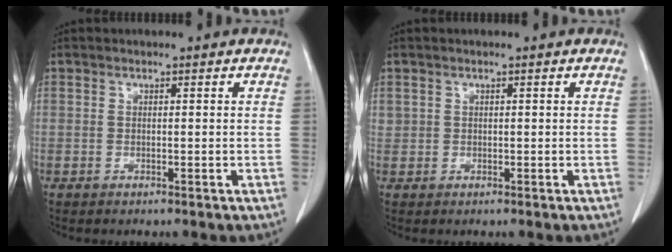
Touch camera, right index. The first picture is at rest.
{"total": 0.8, "force": [0.4, 0.7, 0.1], "torque": [0.008, 0.006, 0.006]}